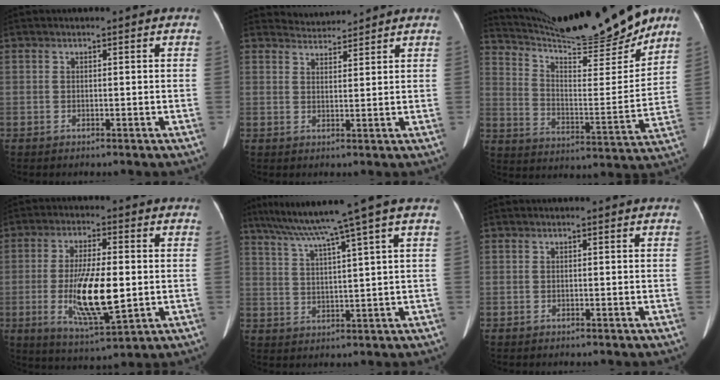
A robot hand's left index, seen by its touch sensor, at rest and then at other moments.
{"total": 3.2, "force": [3.1, -0.1, -0.8], "torque": [0.002, 0.009, 0.060]}
{"total": 21.8, "force": [19.6, 1.3, 9.5], "torque": [-0.165, -0.035, 0.295]}
{"total": 12.0, "force": [-1.5, 2.7, 11.6], "torque": [-0.225, -0.019, -0.021]}
{"total": 12.1, "force": [8.9, -2.8, 7.7], "torque": [-0.128, 0.006, 0.135]}
{"total": 0.0}